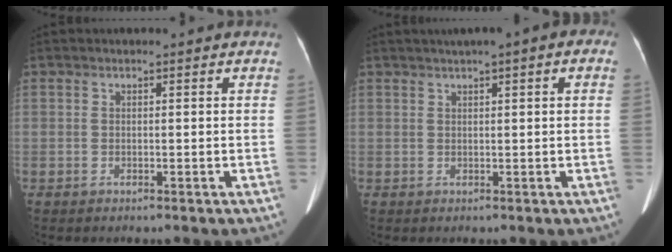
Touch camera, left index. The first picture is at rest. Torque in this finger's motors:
{"motor_torque": [0.90, -1.24, 0.18, 0.04]}